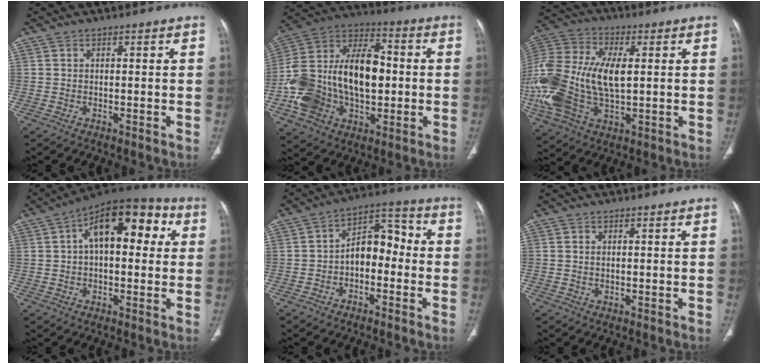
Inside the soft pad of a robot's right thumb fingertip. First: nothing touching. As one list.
[{"total": 25.8, "force": [-1.8, 16.8, 19.5], "torque": [-0.354, 0.031, -0.021]}, {"total": 25.1, "force": [0.2, 14.3, 20.6], "torque": [-0.497, 0.004, 0.012]}, {"total": 16.1, "force": [3.8, 8.4, 13.1], "torque": [-0.158, 0.035, 0.047]}, {"total": 8.8, "force": [-1.8, 5.6, 6.6], "torque": [-0.073, 0.045, -0.044]}, {"total": 0.5, "force": [0.1, 0.3, 0.4], "torque": [-0.012, 0.002, 0.004]}]